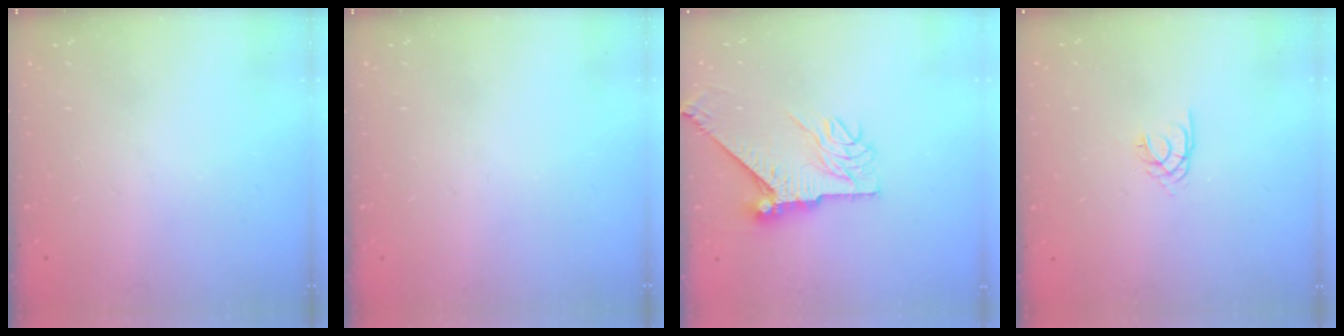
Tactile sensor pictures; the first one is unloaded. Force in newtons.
{"total": 0.0}
{"total": 10.8, "press": 10.7, "slide": 1.1}
{"total": 1.7, "press": 1.7, "slide": 0.1}